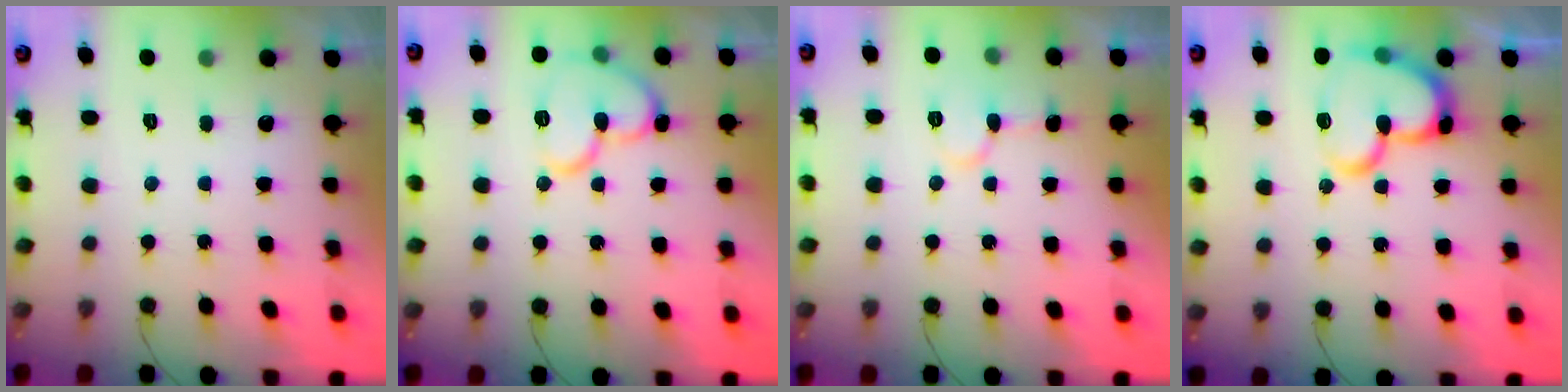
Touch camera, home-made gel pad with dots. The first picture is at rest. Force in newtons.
{"total": 12.6, "press": 12.5, "slide": 1.1}
{"total": 7.1, "press": 7.1, "slide": 0.8}
{"total": 17.8, "press": 17.6, "slide": 2.1}